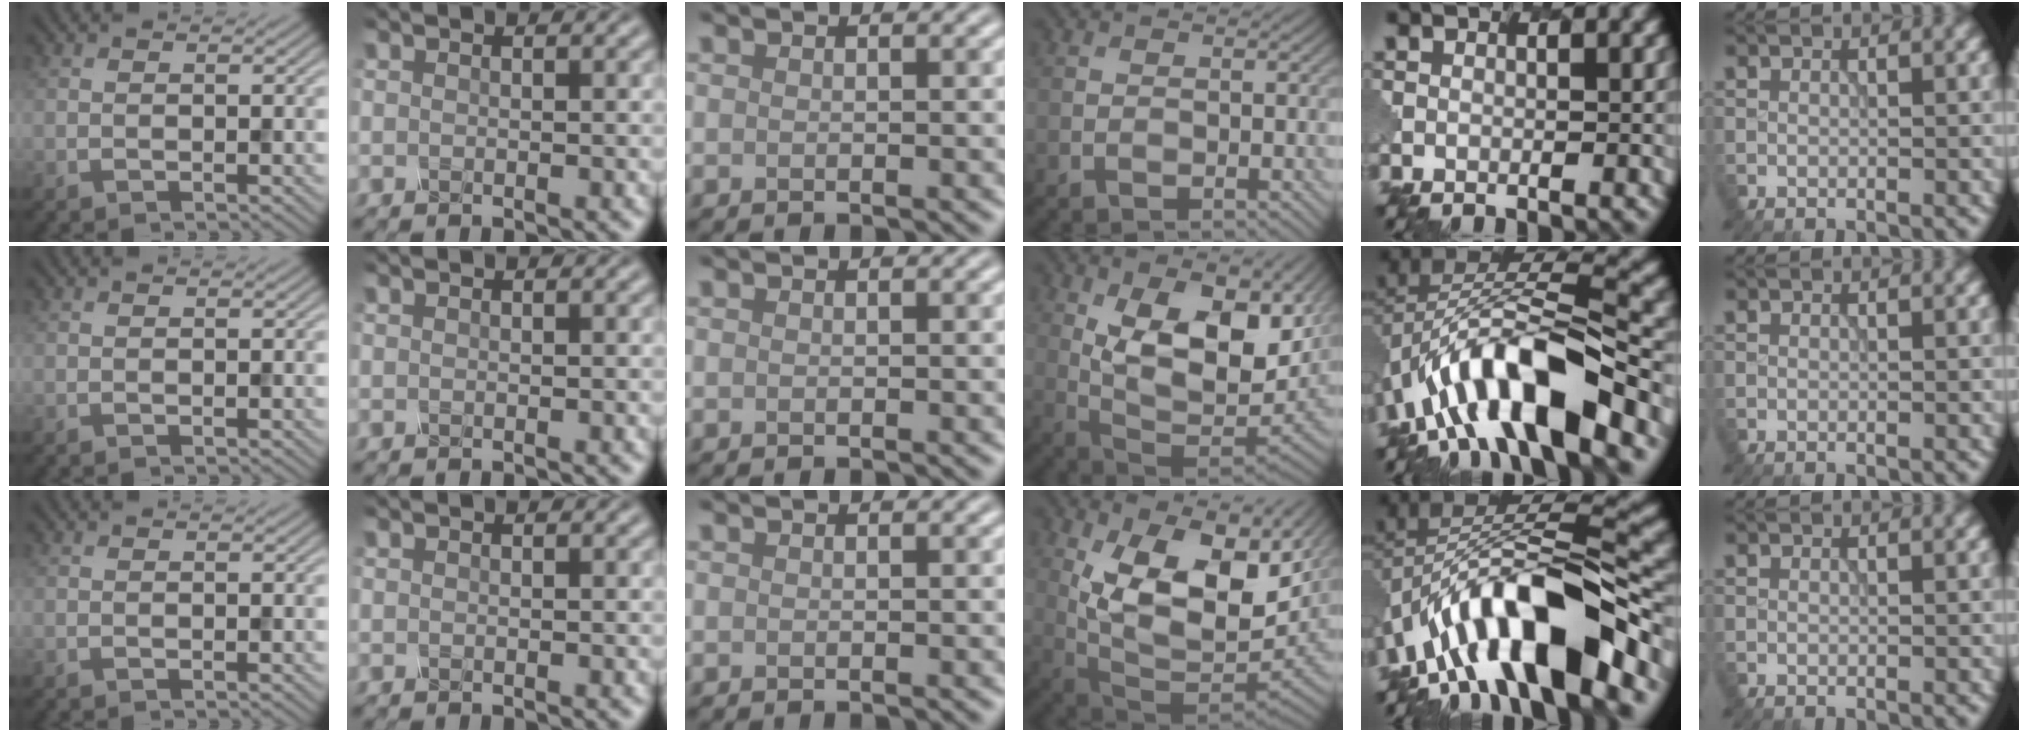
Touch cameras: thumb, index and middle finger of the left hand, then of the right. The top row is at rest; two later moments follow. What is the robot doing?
{"motion": "unscrew", "object": "spray bottle"}